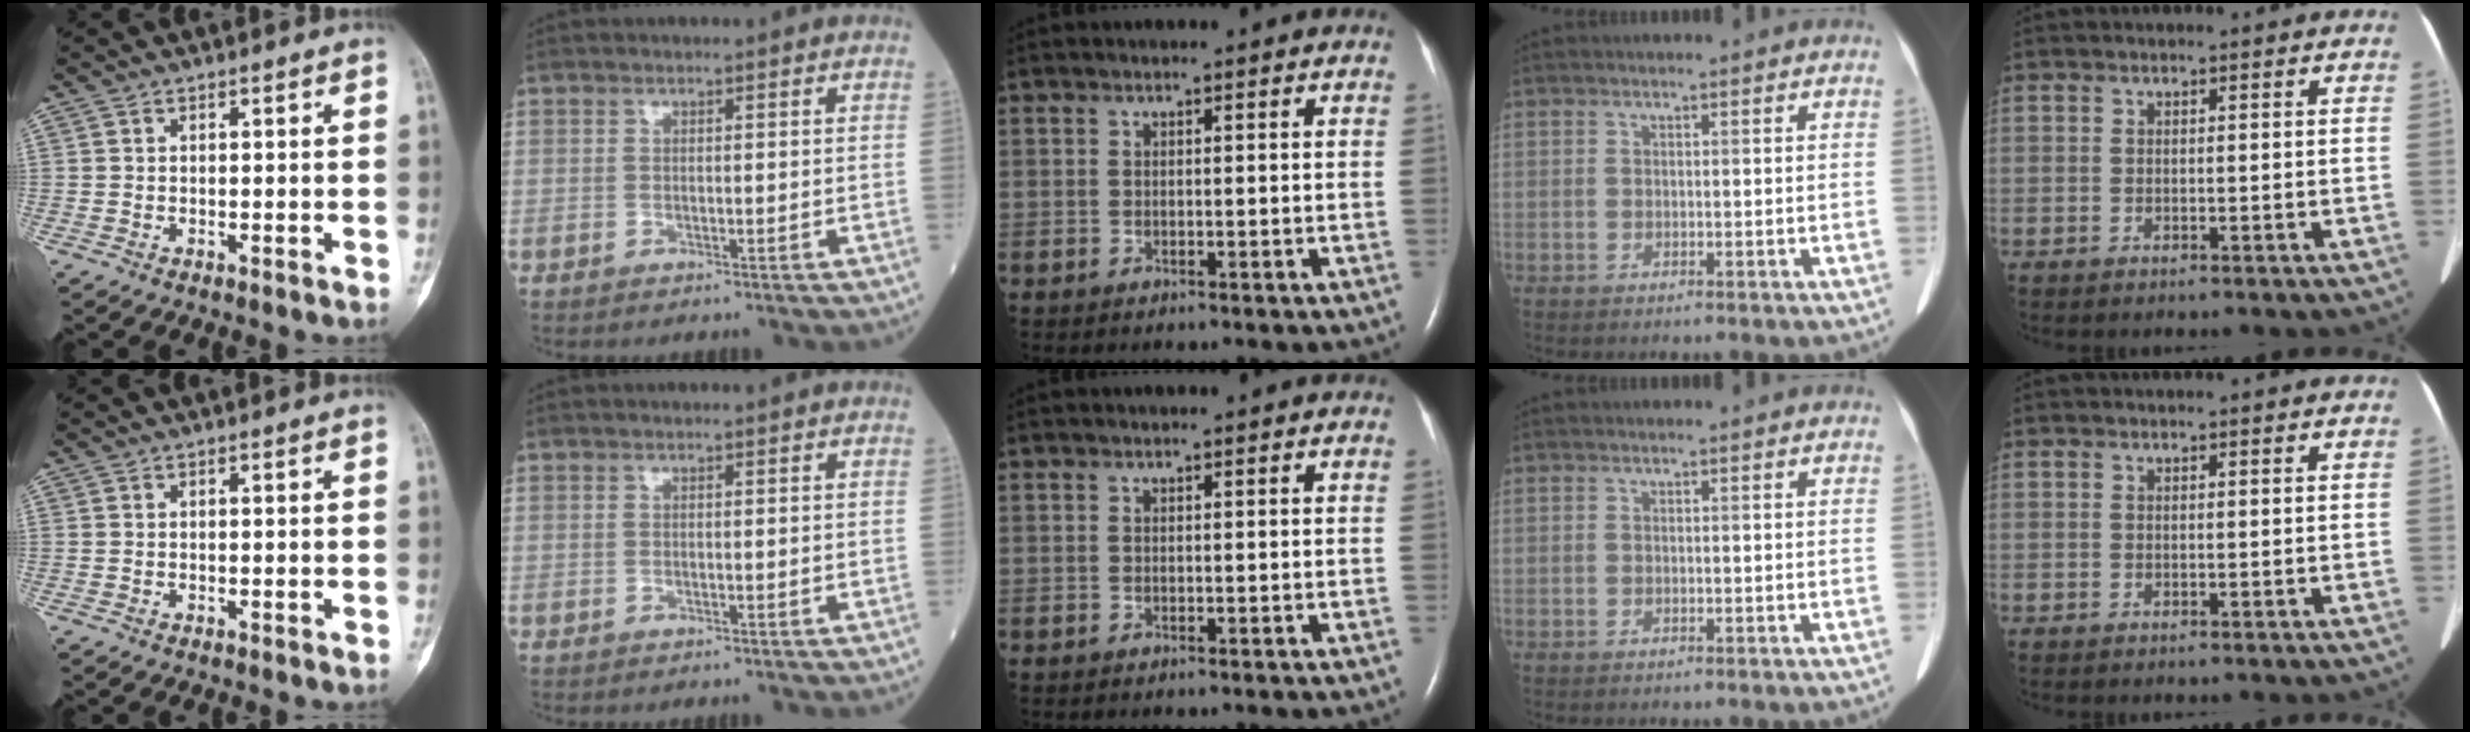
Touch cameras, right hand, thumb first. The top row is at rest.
{}